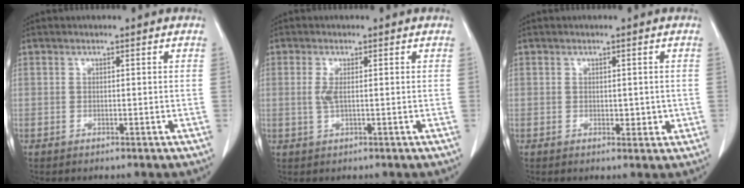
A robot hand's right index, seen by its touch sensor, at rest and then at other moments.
{"total": 2.0, "force": [0.3, 0.4, 1.9], "torque": [-0.045, -0.001, 0.010]}
{"total": 2.1, "force": [0.1, 1.3, 1.6], "torque": [-0.014, 0.000, 0.009]}